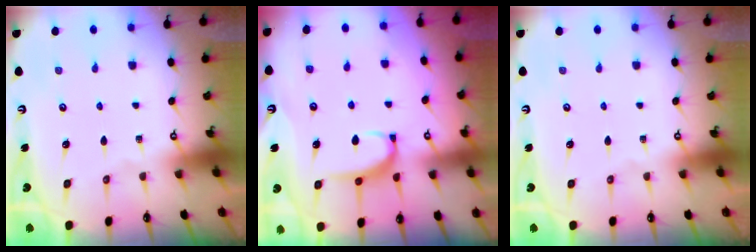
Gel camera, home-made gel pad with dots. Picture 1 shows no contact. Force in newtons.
{"total": 2.9, "press": 2.7, "slide": 0.9}
{"total": 0.0}